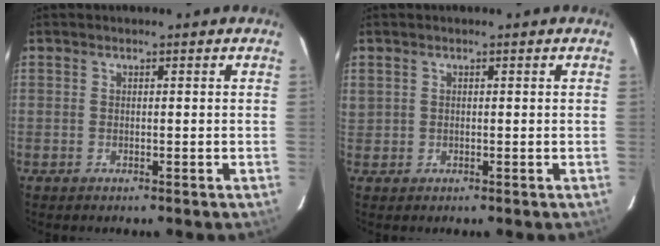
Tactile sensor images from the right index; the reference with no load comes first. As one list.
[{"total": 1.4, "force": [0.6, 1.2, 0.4], "torque": [-0.011, 0.014, 0.016]}]